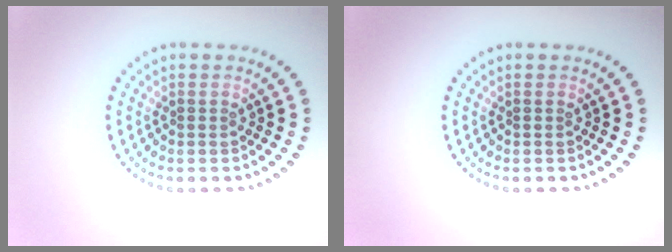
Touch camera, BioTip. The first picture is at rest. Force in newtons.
{"total": 0.0}